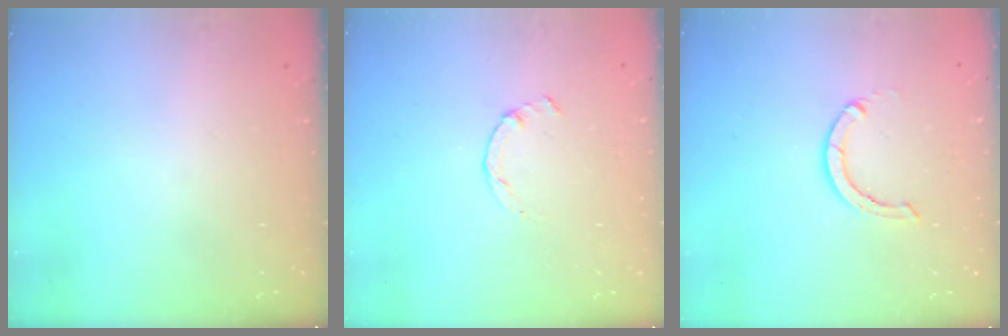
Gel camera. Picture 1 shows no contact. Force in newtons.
{"total": 0.9, "press": 0.9, "slide": 0.3}
{"total": 2.9, "press": 2.9, "slide": 0.1}